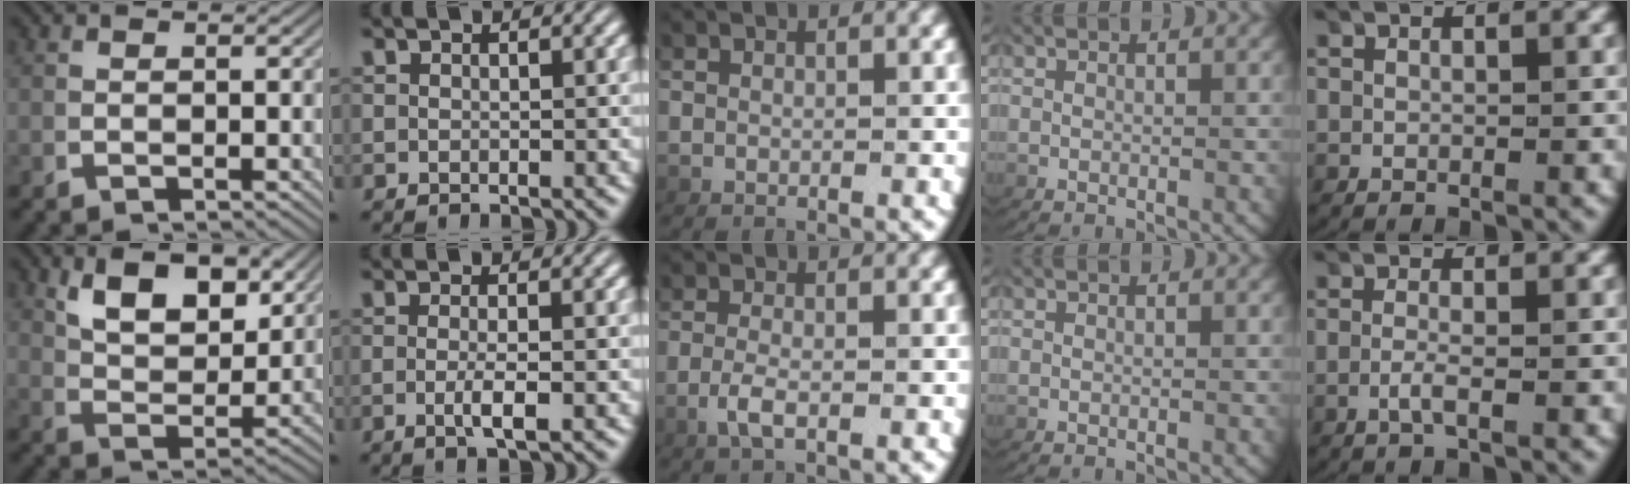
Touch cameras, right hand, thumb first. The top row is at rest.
{"thumb": {"total": 6.6, "force": [3.3, 3.1, 4.7], "torque": [-0.079, -0.009, 0.068]}, "index": {"total": 2.1, "force": [-0.8, -0.2, 1.9], "torque": [-0.036, -0.009, -0.011]}, "middle": {"total": 1.9, "force": [-0.8, 0.1, 1.7], "torque": [-0.051, -0.017, -0.004]}, "little": {"total": 1.3, "force": [-0.7, 0.0, 1.1], "torque": [-0.033, -0.007, -0.012]}}